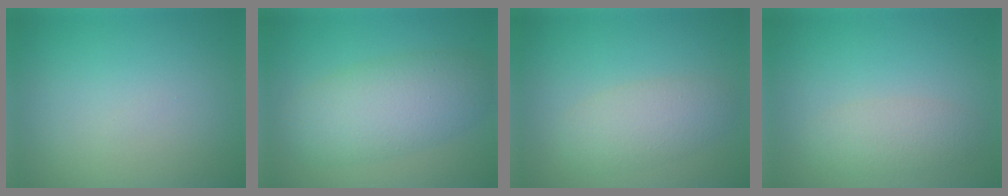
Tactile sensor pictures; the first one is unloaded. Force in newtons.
{"total": 5.7, "press": 5.7, "slide": 0.2}
{"total": 3.2, "press": 3.2, "slide": 0.2}
{"total": 2.3, "press": 2.3, "slide": 0.2}